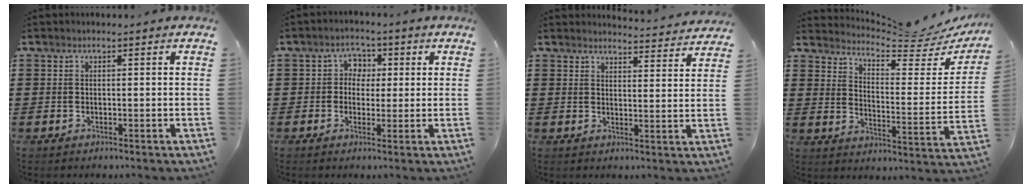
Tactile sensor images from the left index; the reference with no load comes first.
{"total": 3.2, "force": [0.2, 2.9, 1.1], "torque": [-0.031, 0.012, -0.005]}
{"total": 3.4, "force": [3.4, -0.1, 0.2], "torque": [-0.009, -0.025, 0.059]}
{"total": 6.0, "force": [5.8, 0.1, 1.8], "torque": [-0.047, -0.052, 0.094]}